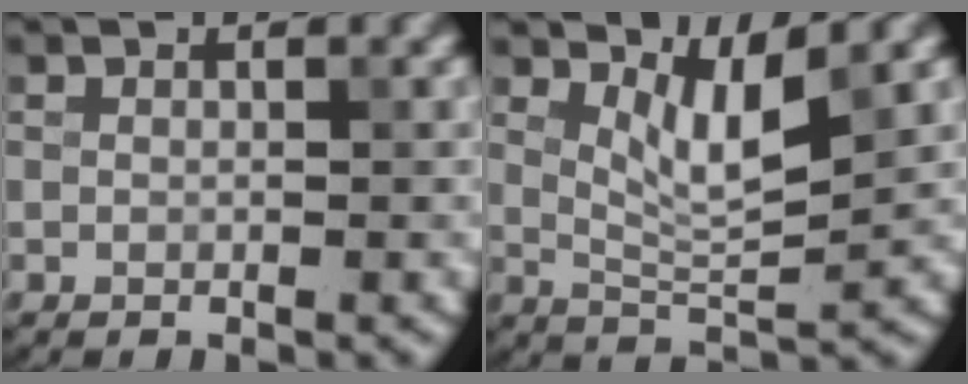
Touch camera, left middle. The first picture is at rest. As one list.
[{"total": 3.4, "force": [1.9, 0.7, 2.7], "torque": [-0.059, -0.009, 0.041]}]